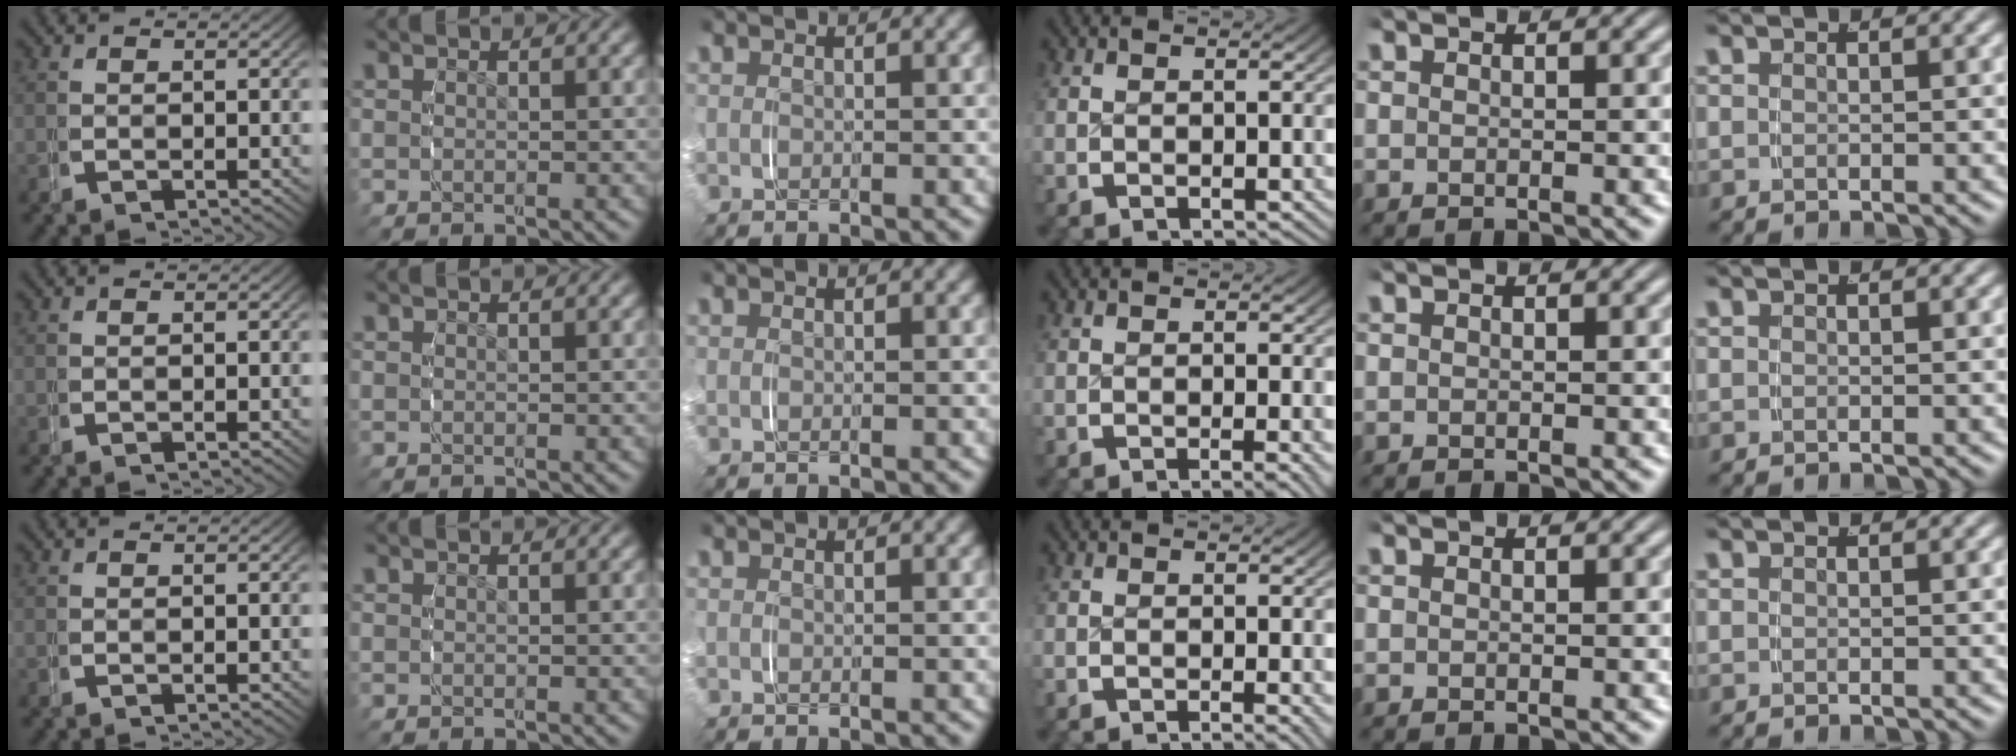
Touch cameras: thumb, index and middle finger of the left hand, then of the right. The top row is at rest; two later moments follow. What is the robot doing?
{"motion": "grasp_and_lifting", "object": "key"}